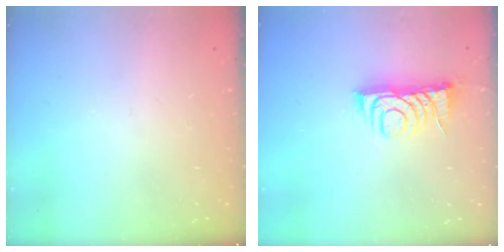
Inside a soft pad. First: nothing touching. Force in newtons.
{"total": 7.6, "press": 7.6, "slide": 0.0}